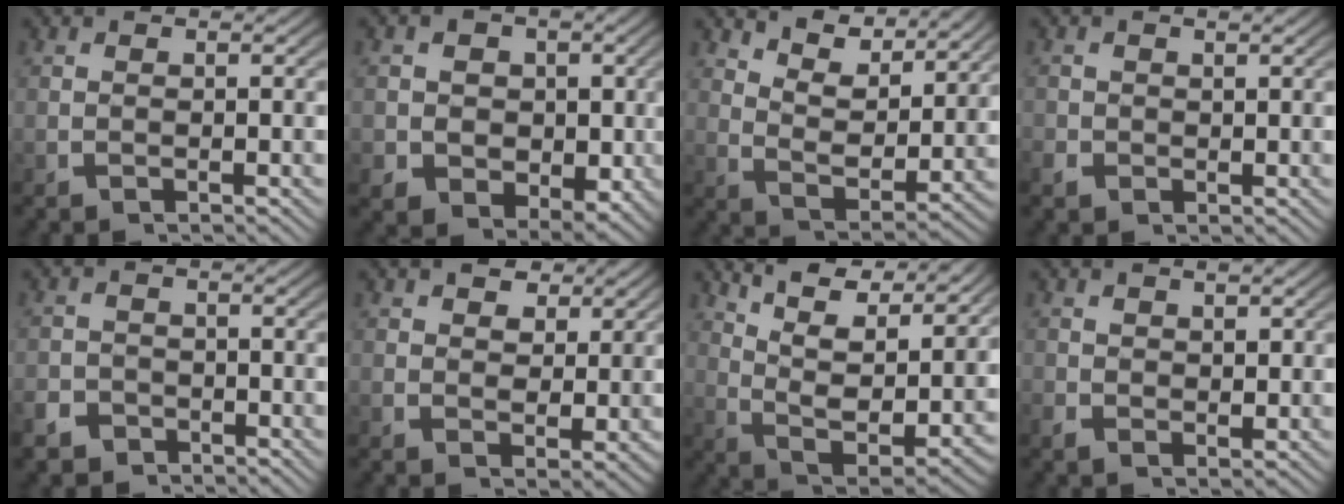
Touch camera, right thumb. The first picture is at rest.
{"total": 10.4, "force": [-0.2, 8.6, 5.8], "torque": [-0.113, -0.050, 0.009]}
{"total": 5.8, "force": [3.9, 2.3, 3.7], "torque": [-0.072, -0.010, 0.071]}
{"total": 1.2, "force": [-0.1, 1.1, 0.3], "torque": [-0.011, -0.004, -0.001]}
{"total": 3.5, "force": [-2.9, 2.0, 0.1], "torque": [0.006, -0.015, -0.050]}
{"total": 4.2, "force": [1.9, 3.0, 2.3], "torque": [-0.037, -0.023, 0.041]}
{"total": 11.1, "force": [4.1, 5.8, 8.5], "torque": [-0.159, -0.026, 0.076]}
{"total": 1.5, "force": [0.5, 1.1, 0.8], "torque": [-0.016, -0.011, 0.017]}